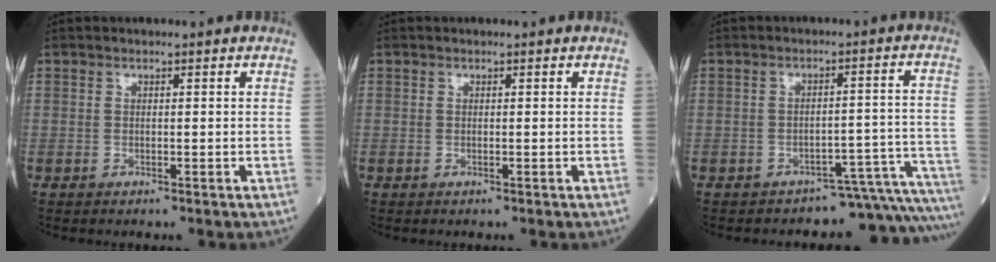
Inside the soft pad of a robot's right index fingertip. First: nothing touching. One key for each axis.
{"total": 0.0}
{"total": 11.9, "fx": -11.8, "fy": 0.6, "fz": 1.0, "tx": 0.024, "ty": 0.053, "tz": -0.139}